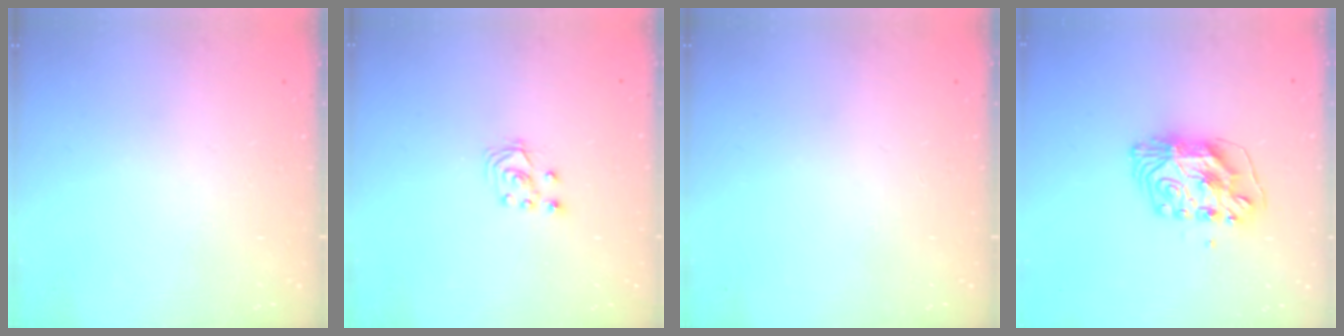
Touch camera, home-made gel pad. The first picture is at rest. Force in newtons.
{"total": 2.8, "press": 2.7, "slide": 0.7}
{"total": 0.0}
{"total": 9.6, "press": 9.6, "slide": 0.9}